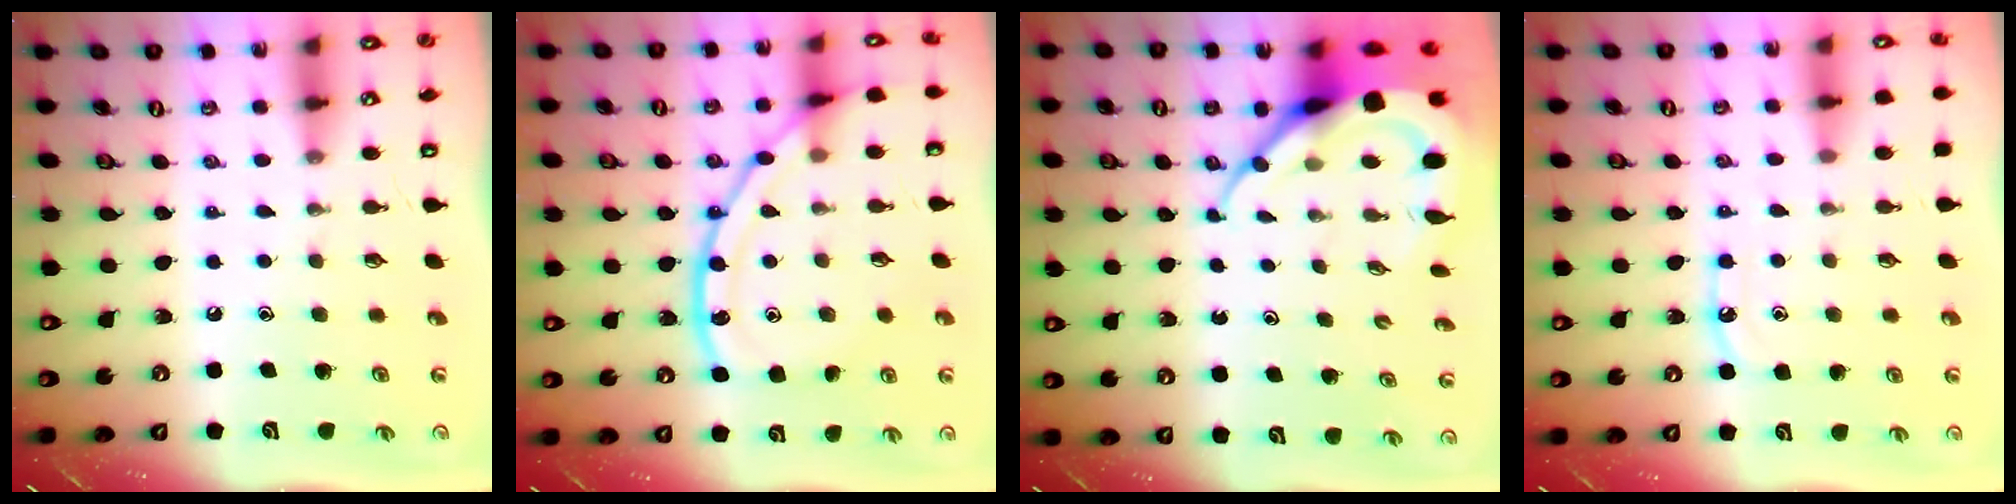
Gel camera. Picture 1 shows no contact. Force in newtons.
{"total": 14.9, "press": 14.9, "slide": 0.8}
{"total": 10.9, "press": 10.8, "slide": 1.4}
{"total": 6.2, "press": 6.2, "slide": 0.5}